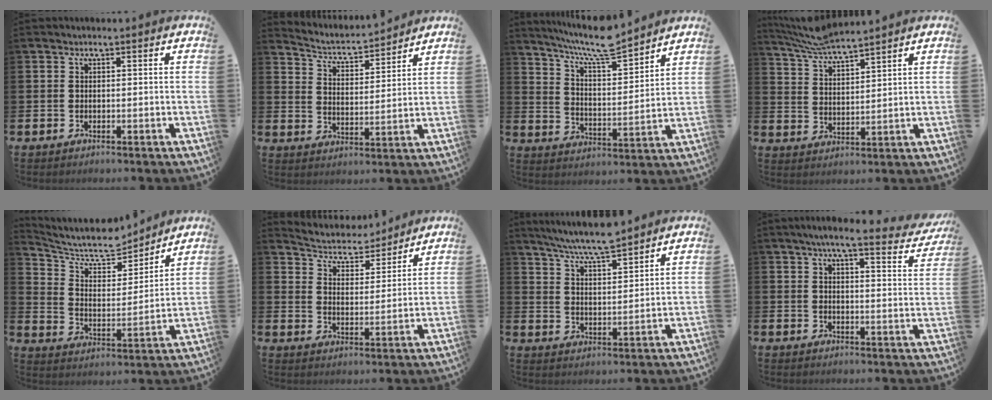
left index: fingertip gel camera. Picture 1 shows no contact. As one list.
[{"total": 4.2, "force": [4.0, 0.9, 0.8], "torque": [-0.042, -0.033, 0.064]}, {"total": 8.9, "force": [8.3, 0.9, 3.2], "torque": [-0.095, -0.048, 0.150]}, {"total": 5.9, "force": [5.7, 0.1, 1.5], "torque": [-0.052, -0.026, 0.105]}, {"total": 8.8, "force": [7.9, 2.8, 2.8], "torque": [-0.084, -0.061, 0.133]}, {"total": 5.3, "force": [5.1, 1.5, 0.5], "torque": [-0.044, -0.038, 0.087]}, {"total": 7.1, "force": [6.8, 0.2, 2.1], "torque": [-0.067, -0.036, 0.122]}, {"total": 5.8, "force": [5.0, 0.6, 2.9], "torque": [-0.055, -0.029, 0.080]}]